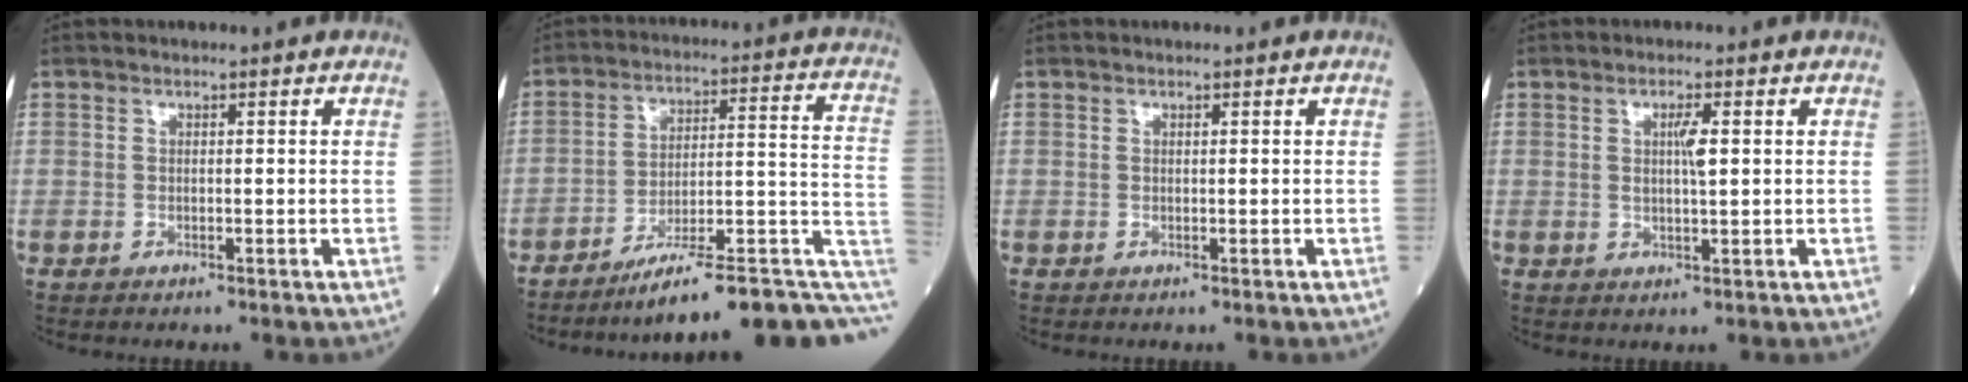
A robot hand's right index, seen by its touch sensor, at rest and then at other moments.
{"total": 17.3, "force": [-11.3, 2.8, 12.9], "torque": [-0.112, 0.059, -0.159]}
{"total": 0.0}
{"total": 2.9, "force": [0.7, 0.3, 2.8], "torque": [-0.051, -0.001, 0.012]}